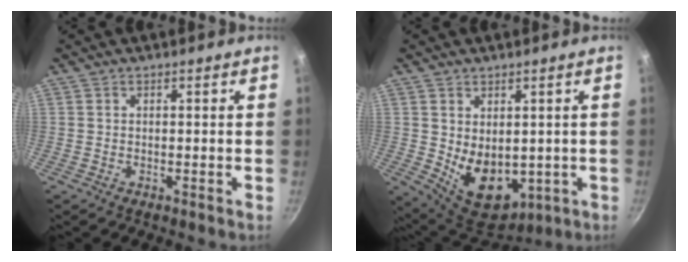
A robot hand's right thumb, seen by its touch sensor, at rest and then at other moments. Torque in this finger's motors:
{"motor_torque": [-0.64, 0.94, 0.68, 0.73, 0.09]}